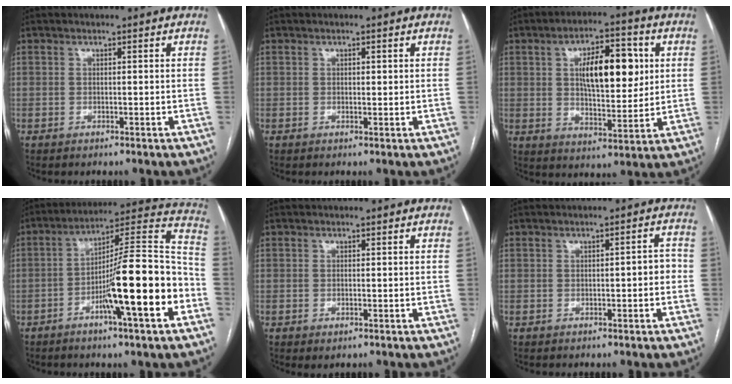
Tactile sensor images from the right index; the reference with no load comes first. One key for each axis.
{"total": 0.9, "fx": 0.3, "fy": 0.5, "fz": 0.7, "tx": -0.010, "ty": 0.000, "tz": 0.004}
{"total": 12.5, "fx": 3.0, "fy": 4.8, "fz": 11.2, "tx": -0.180, "ty": 0.015, "tz": 0.052}
{"total": 17.9, "fx": -6.4, "fy": 1.1, "fz": 16.6, "tx": -0.256, "ty": 0.008, "tz": -0.104}
{"total": 0.8, "fx": -0.4, "fy": 0.3, "fz": 0.6, "tx": -0.011, "ty": -0.003, "tz": 0.001}
{"total": 2.4, "fx": -0.6, "fy": 0.8, "fz": 2.2, "tx": -0.023, "ty": 0.011, "tz": -0.007}